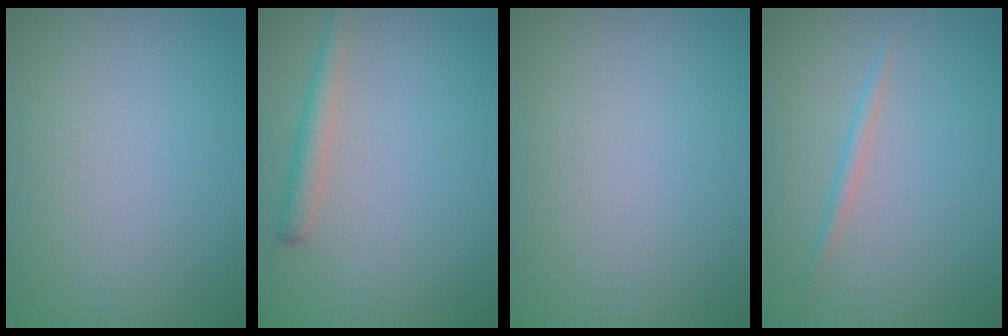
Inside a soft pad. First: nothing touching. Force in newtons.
{"total": 1.9, "press": 1.9, "slide": 0.1}
{"total": 0.0}
{"total": 1.1, "press": 1.1, "slide": 0.1}